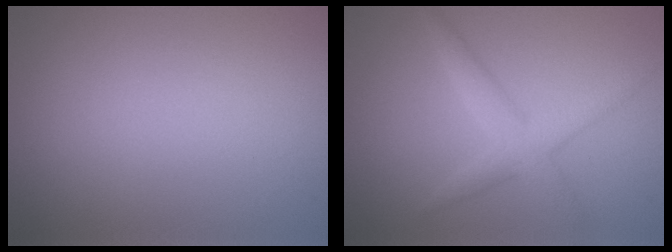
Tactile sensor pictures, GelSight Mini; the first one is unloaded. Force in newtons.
{"total": 2.9, "press": 2.9, "slide": 0.1}